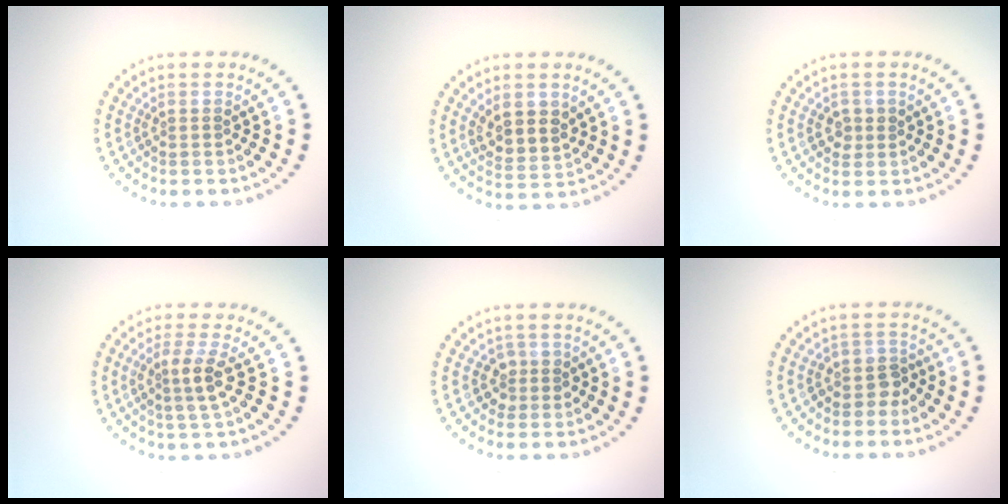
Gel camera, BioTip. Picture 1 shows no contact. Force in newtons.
{"total": 3.3, "press": 3.0, "slide": 1.4}
{"total": 1.3, "press": 1.2, "slide": 0.3}
{"total": 2.7, "press": 2.4, "slide": 1.2}
{"total": 1.3, "press": 1.1, "slide": 0.6}
{"total": 1.9, "press": 1.5, "slide": 1.2}